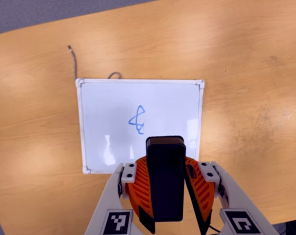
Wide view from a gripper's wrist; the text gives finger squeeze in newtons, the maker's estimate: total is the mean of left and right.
{"total": 9.0, "left": 8.8, "right": 9.1}